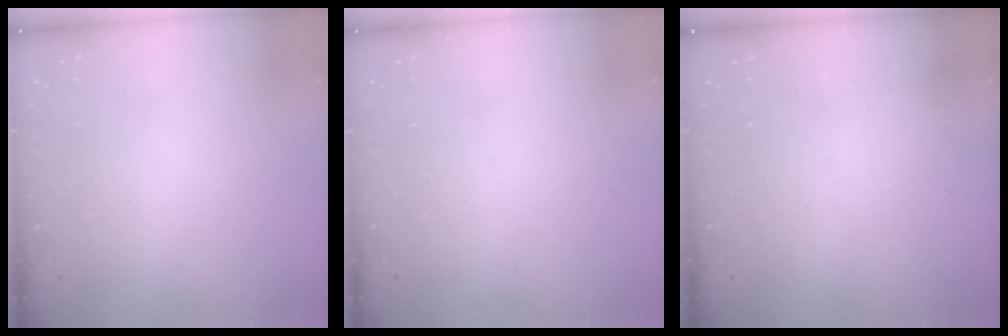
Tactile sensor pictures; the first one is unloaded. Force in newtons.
{"total": 0.0}
{"total": 2.3, "press": 2.1, "slide": 0.8}